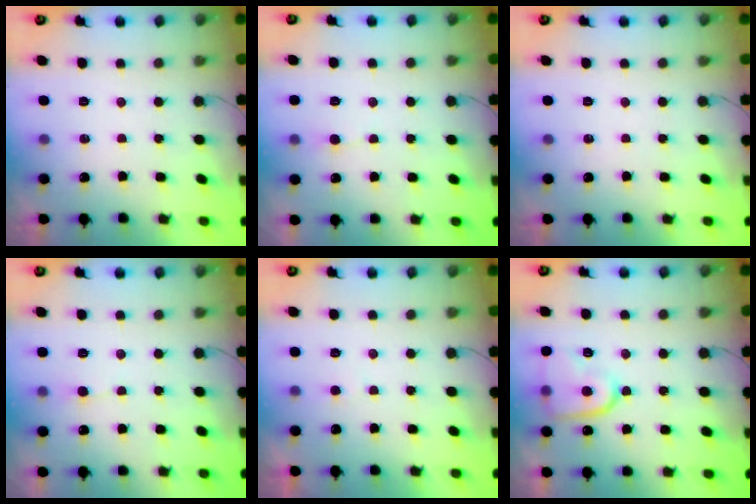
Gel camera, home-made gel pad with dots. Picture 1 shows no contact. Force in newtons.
{"total": 3.0, "press": 3.0, "slide": 0.4}
{"total": 0.0}
{"total": 3.0, "press": 3.0, "slide": 0.4}
{"total": 3.0, "press": 3.0, "slide": 0.2}
{"total": 12.3, "press": 12.3, "slide": 1.1}